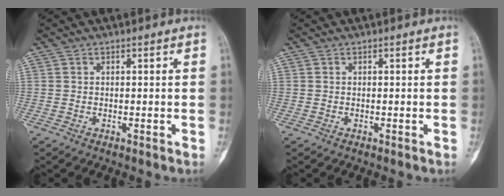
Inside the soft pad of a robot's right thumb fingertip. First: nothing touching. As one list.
[{"total": 0.0}]